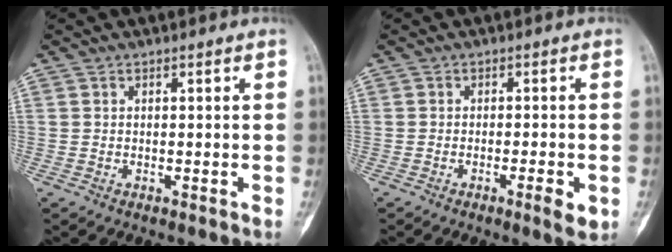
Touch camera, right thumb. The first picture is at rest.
{"total": 3.7, "force": [-1.4, 0.7, 3.4], "torque": [-0.051, -0.001, -0.021]}